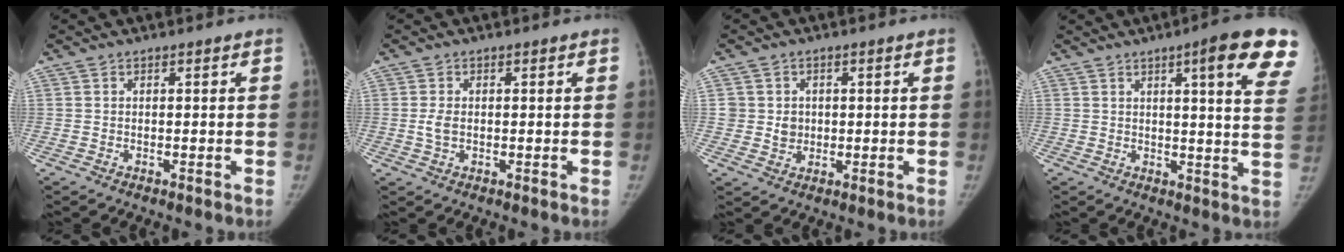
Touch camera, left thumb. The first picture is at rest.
{"total": 2.4, "force": [0.1, 1.6, 1.8], "torque": [-0.036, 0.000, 0.002]}
{"total": 3.5, "force": [0.3, 3.3, 1.1], "torque": [0.002, 0.001, 0.009]}
{"total": 15.8, "force": [8.9, 2.2, 12.9], "torque": [-0.143, -0.031, 0.096]}